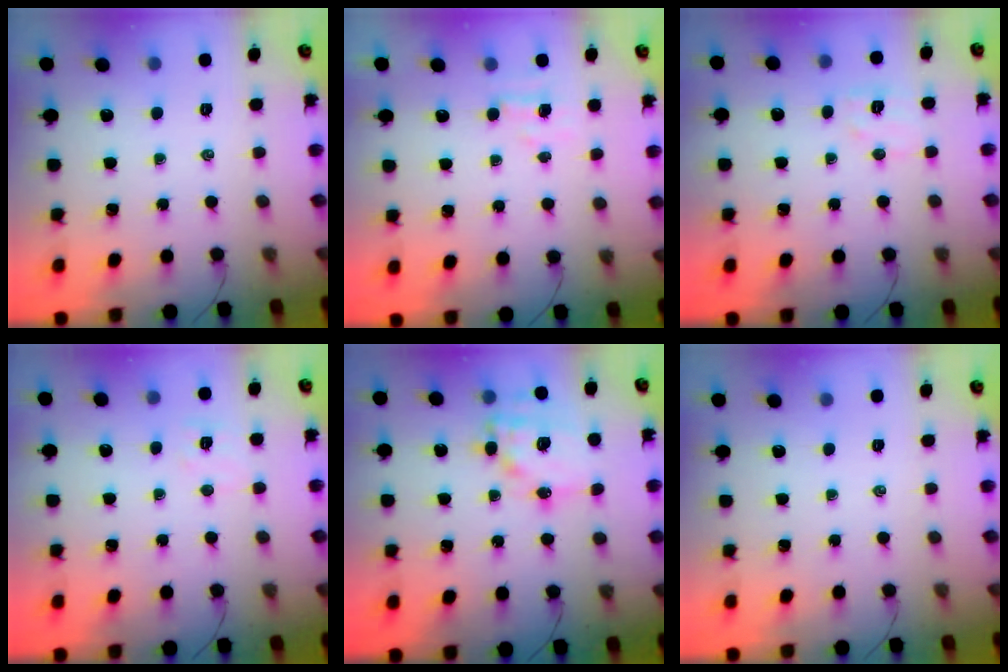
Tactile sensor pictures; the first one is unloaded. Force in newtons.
{"total": 2.7, "press": 2.6, "slide": 0.7}
{"total": 6.1, "press": 6.0, "slide": 1.1}
{"total": 5.9, "press": 5.7, "slide": 1.5}
{"total": 15.3, "press": 15.0, "slide": 3.1}
{"total": 0.0}